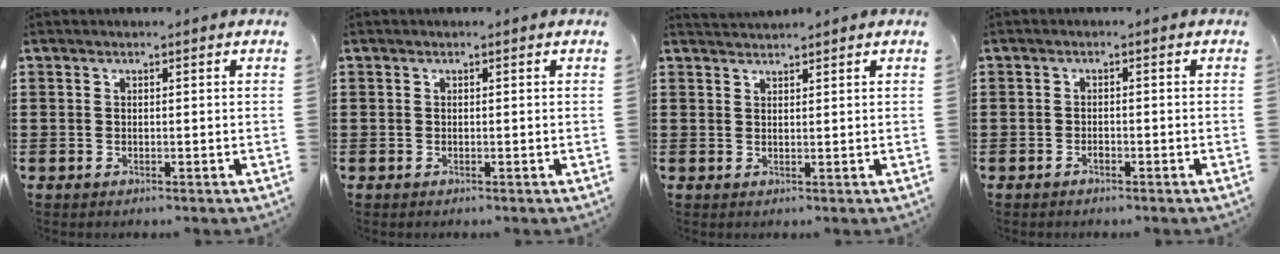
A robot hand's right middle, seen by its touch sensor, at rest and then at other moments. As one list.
[{"total": 0.0}, {"total": 1.5, "force": [1.5, 0.0, -0.1], "torque": [-0.003, 0.001, 0.031]}, {"total": 1.2, "force": [-0.9, 0.4, 0.5], "torque": [-0.015, -0.001, -0.019]}]